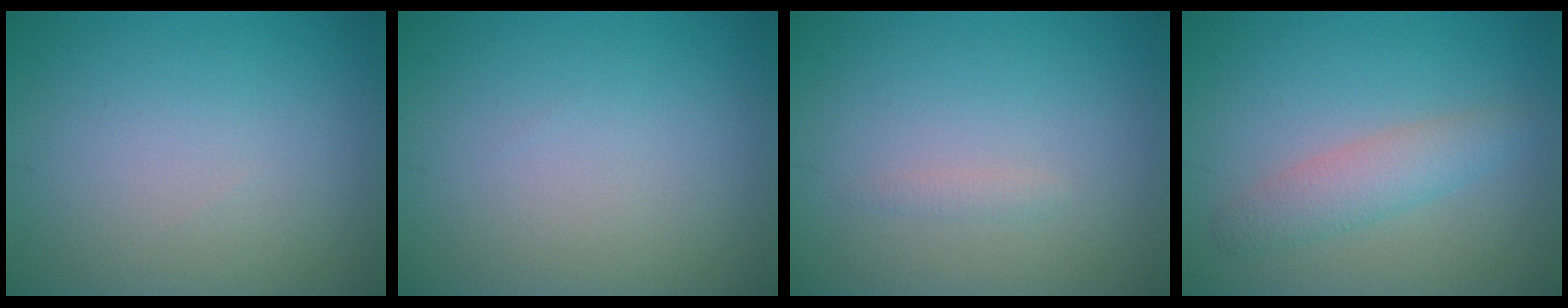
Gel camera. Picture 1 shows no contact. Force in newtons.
{"total": 0.0}
{"total": 0.7, "press": 0.7, "slide": 0.0}
{"total": 2.8, "press": 2.8, "slide": 0.0}